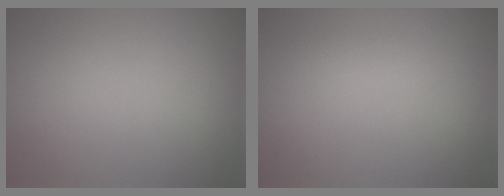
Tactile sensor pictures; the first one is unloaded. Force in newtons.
{"total": 0.8, "press": 0.8, "slide": 0.0}